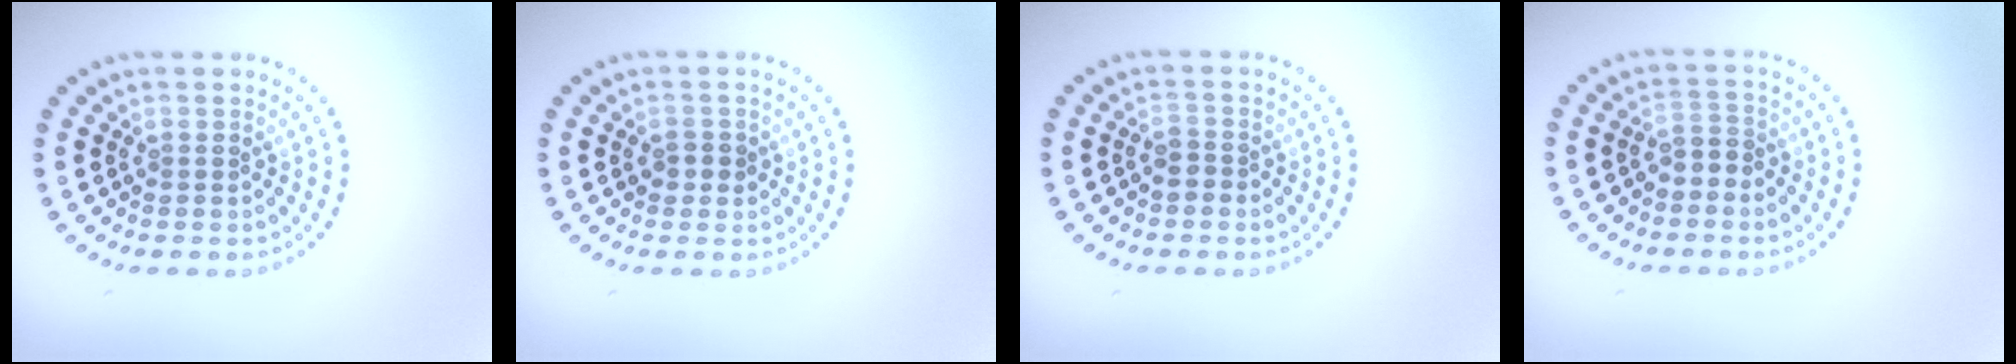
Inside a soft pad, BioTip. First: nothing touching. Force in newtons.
{"total": 1.3, "press": 1.2, "slide": 0.4}
{"total": 1.1, "press": 0.9, "slide": 0.6}
{"total": 1.7, "press": 1.4, "slide": 0.9}